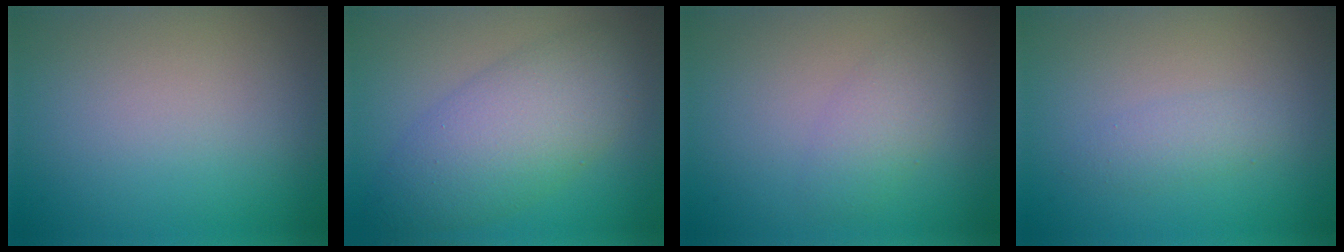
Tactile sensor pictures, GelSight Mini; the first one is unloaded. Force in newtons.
{"total": 6.8, "press": 6.8, "slide": 0.1}
{"total": 2.4, "press": 2.4, "slide": 0.1}
{"total": 1.5, "press": 1.5, "slide": 0.1}